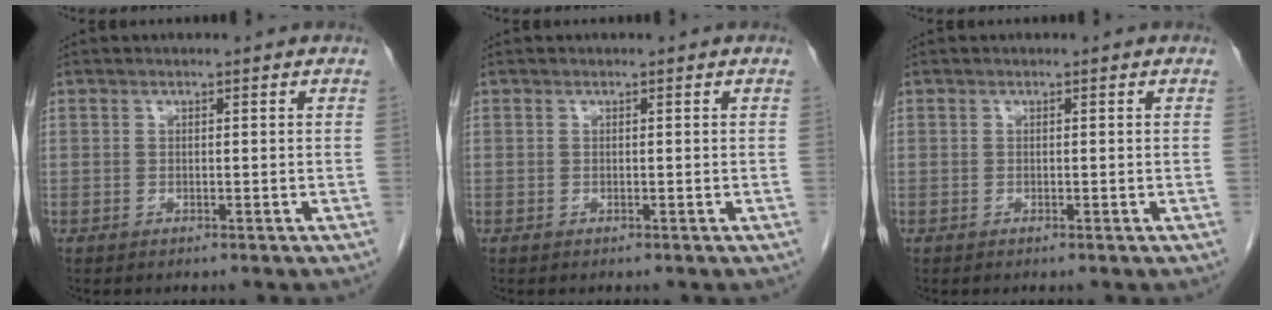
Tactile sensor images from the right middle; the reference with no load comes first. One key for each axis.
{"total": 0.0}
{"total": 0.0}